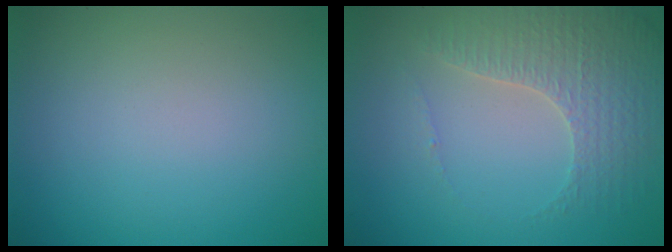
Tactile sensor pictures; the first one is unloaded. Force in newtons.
{"total": 3.3, "press": 3.3, "slide": 0.6}